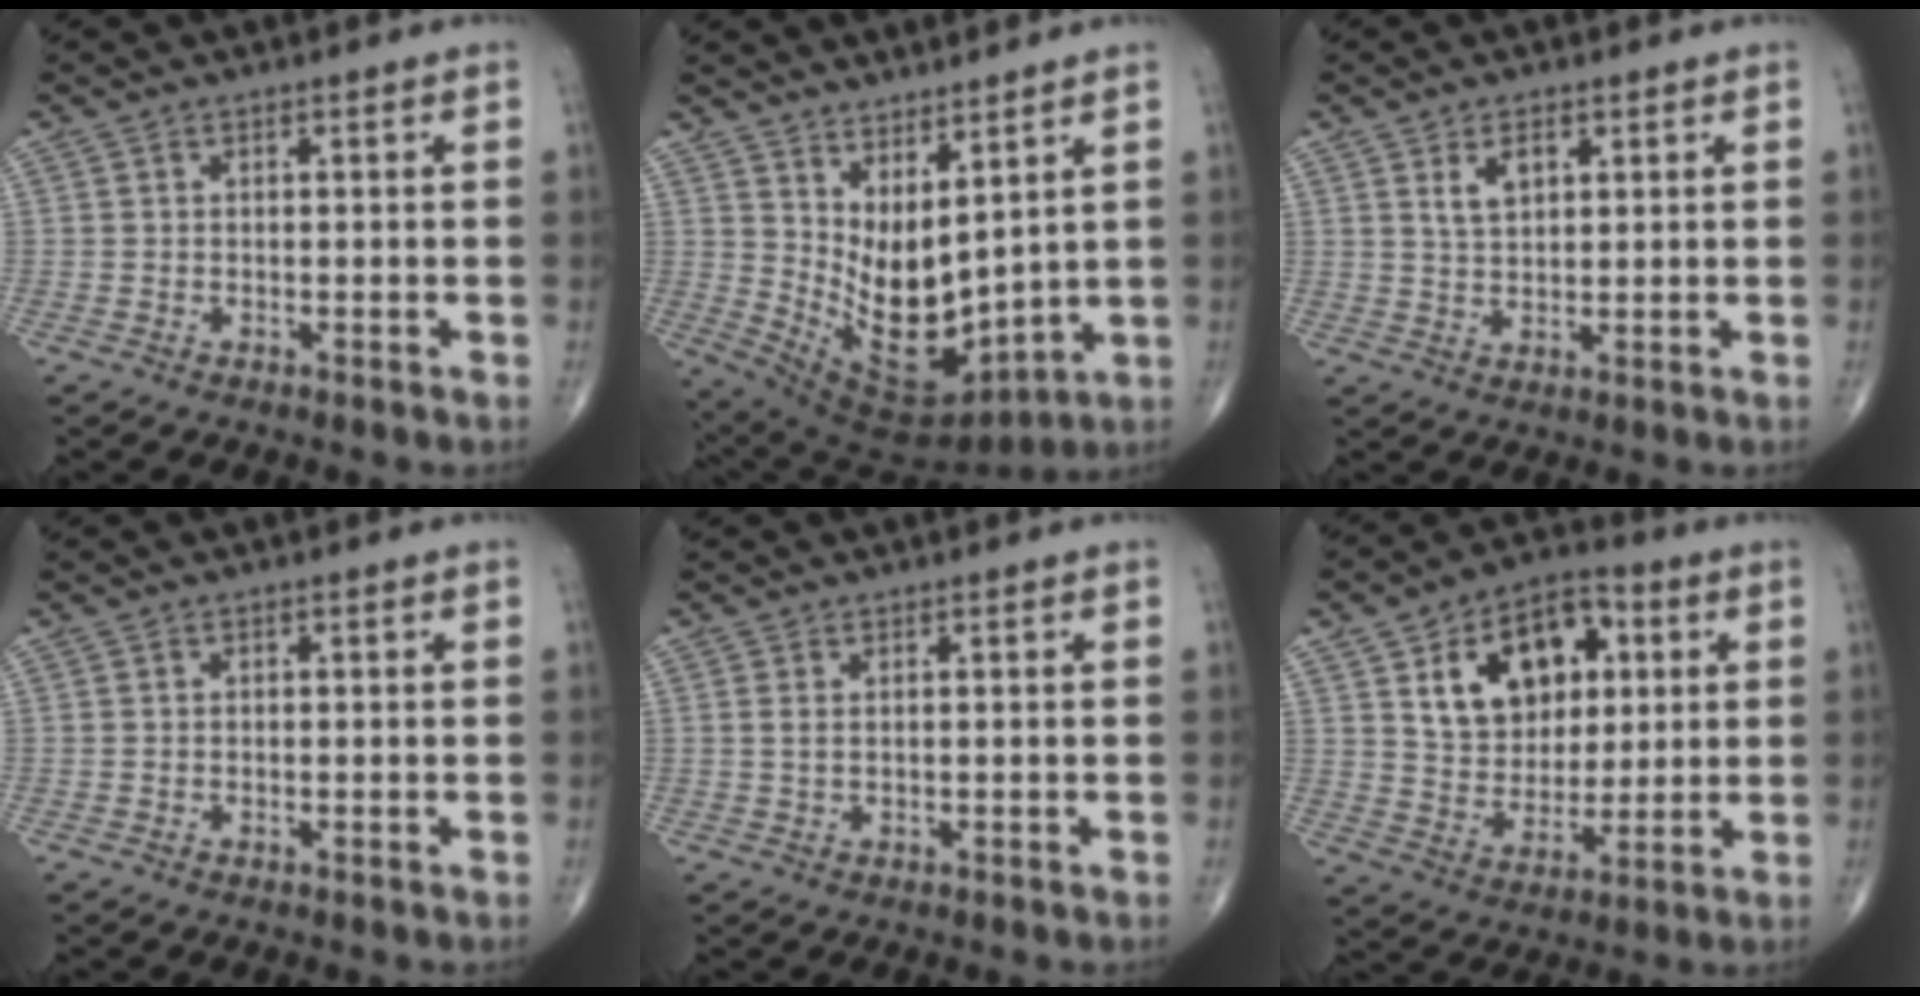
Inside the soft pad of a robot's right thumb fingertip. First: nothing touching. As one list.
[{"total": 14.2, "force": [5.3, 6.8, 11.3], "torque": [-0.177, -0.052, 0.124]}, {"total": 4.6, "force": [2.0, 2.5, 3.2], "torque": [-0.050, -0.010, 0.041]}, {"total": 0.0}, {"total": 1.1, "force": [0.3, 0.5, 0.9], "torque": [-0.022, 0.004, 0.010]}, {"total": 17.5, "force": [5.4, 12.1, 11.4], "torque": [-0.135, -0.005, 0.093]}]